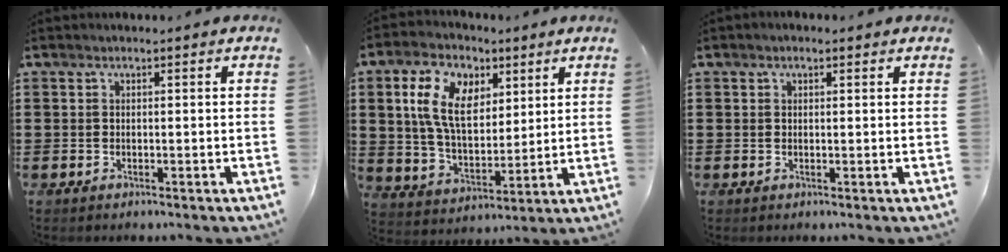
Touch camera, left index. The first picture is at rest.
{"total": 10.2, "force": [4.4, 6.0, 6.9], "torque": [-0.161, 0.014, 0.082]}
{"total": 0.6, "force": [0.2, 0.4, 0.3], "torque": [-0.008, 0.005, 0.004]}